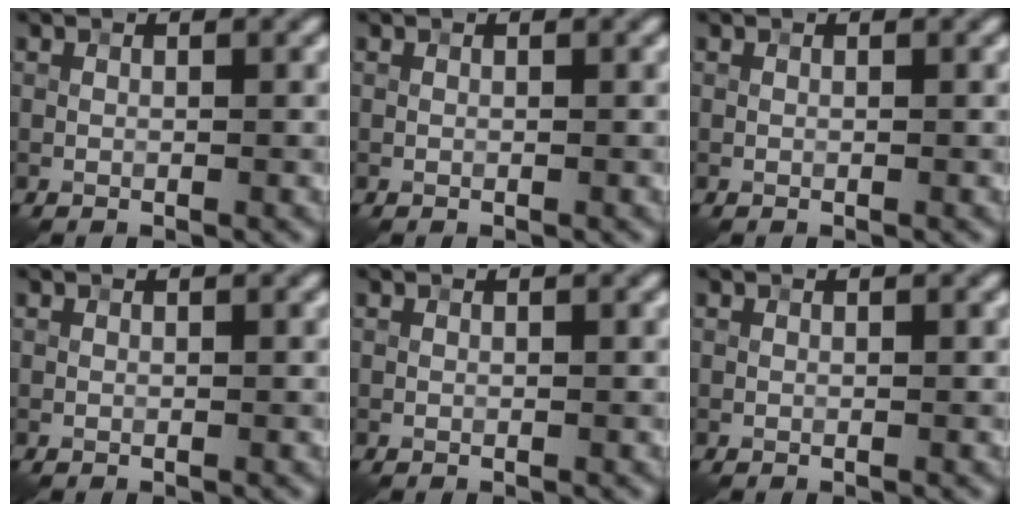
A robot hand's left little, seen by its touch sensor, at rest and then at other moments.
{"total": 0.0}
{"total": 0.0}
{"total": 0.0}
{"total": 0.0}
{"total": 0.0}